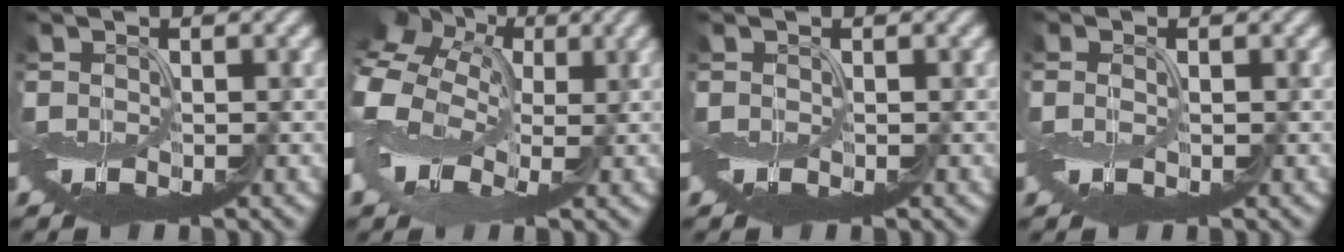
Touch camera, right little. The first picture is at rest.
{"total": 12.3, "force": [1.8, 9.0, 8.2], "torque": [-0.200, 0.006, 0.035]}
{"total": 0.0}
{"total": 0.6, "force": [0.0, 0.2, 0.5], "torque": [-0.014, -0.001, 0.003]}